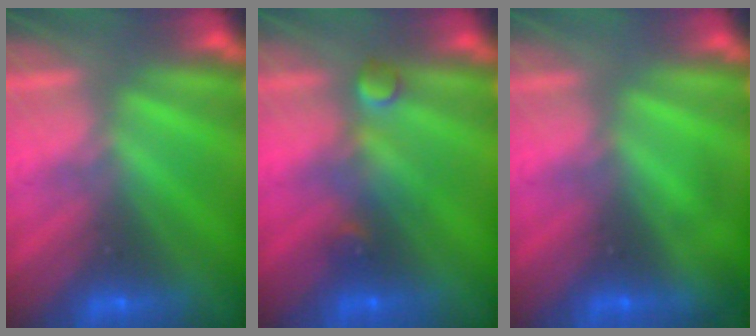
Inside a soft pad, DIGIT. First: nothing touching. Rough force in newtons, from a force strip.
{"total": 2.9}
{"total": 1.9}